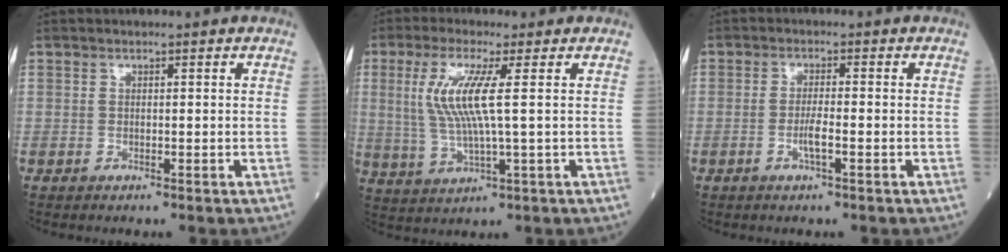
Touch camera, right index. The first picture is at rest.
{"total": 8.3, "force": [1.7, 0.2, 8.1], "torque": [-0.187, -0.002, 0.033]}
{"total": 3.0, "force": [-1.0, 0.2, 2.8], "torque": [-0.056, -0.002, -0.020]}